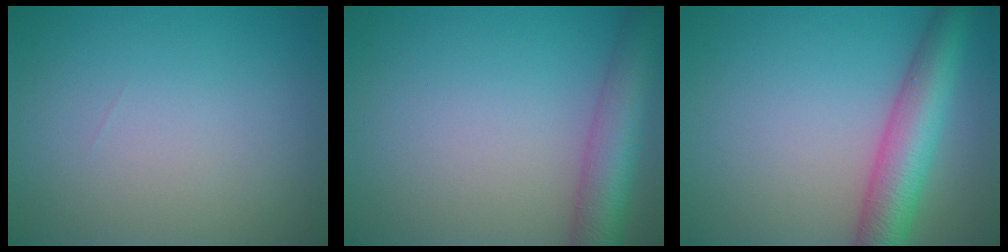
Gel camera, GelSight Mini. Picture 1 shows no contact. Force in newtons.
{"total": 5.7, "press": 5.7, "slide": 0.3}
{"total": 6.4, "press": 6.4, "slide": 0.3}